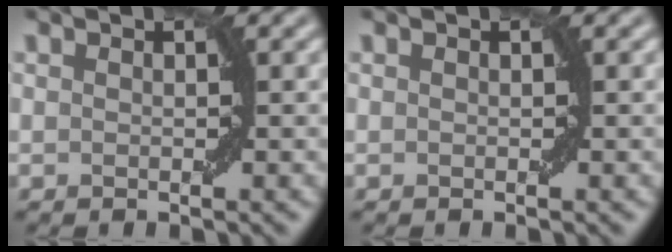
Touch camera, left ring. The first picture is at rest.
{"total": 0.0}